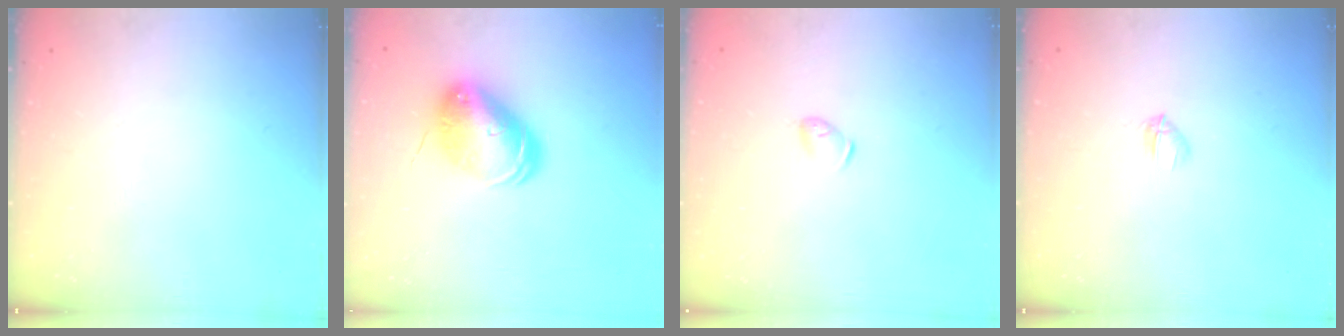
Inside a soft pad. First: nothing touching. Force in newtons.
{"total": 10.1, "press": 9.9, "slide": 2.0}
{"total": 4.0, "press": 3.9, "slide": 1.0}
{"total": 2.8, "press": 2.7, "slide": 0.7}